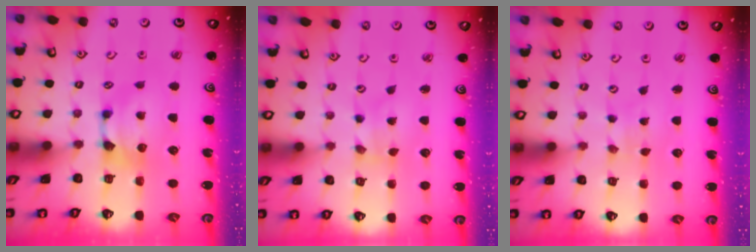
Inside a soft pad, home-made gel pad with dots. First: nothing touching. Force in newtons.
{"total": 3.4, "press": 3.4, "slide": 0.7}
{"total": 5.0, "press": 5.0, "slide": 0.2}